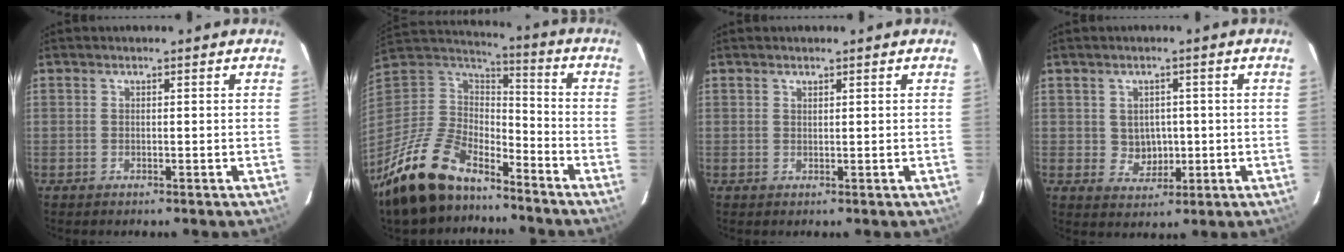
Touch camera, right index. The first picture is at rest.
{"total": 21.0, "force": [-15.5, 9.2, 10.7], "torque": [-0.244, -0.015, -0.273]}
{"total": 0.6, "force": [0.5, 0.2, 0.1], "torque": [-0.003, 0.001, 0.010]}
{"total": 4.5, "force": [0.0, 4.2, 1.8], "torque": [-0.034, 0.007, 0.011]}